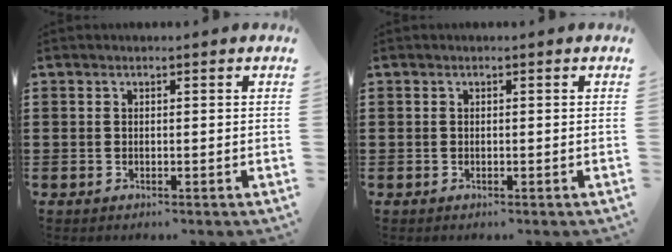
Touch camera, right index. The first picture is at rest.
{"total": 0.0}